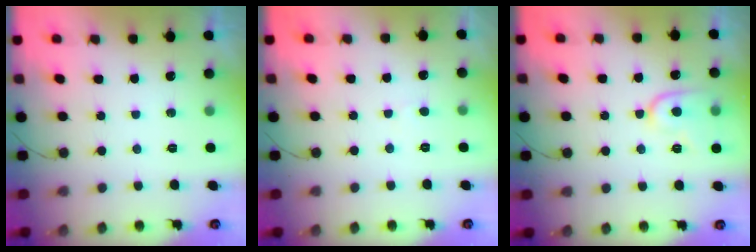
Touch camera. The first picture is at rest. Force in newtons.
{"total": 2.2, "press": 2.2, "slide": 0.2}
{"total": 9.8, "press": 9.8, "slide": 0.8}